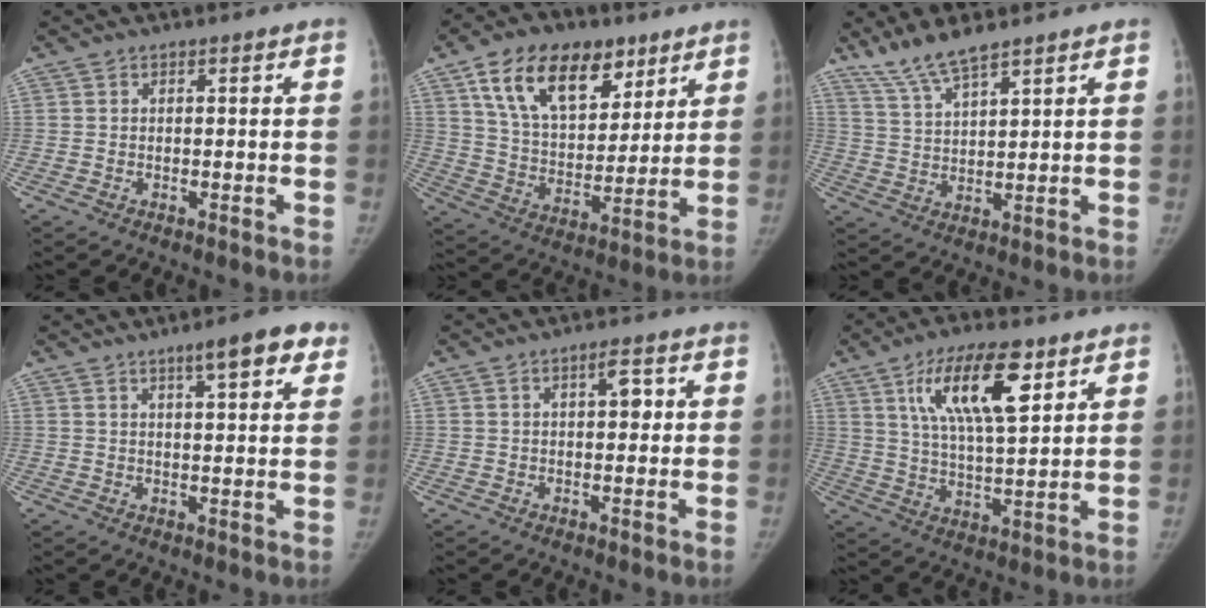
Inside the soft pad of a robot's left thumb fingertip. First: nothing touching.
{"total": 19.4, "force": [10.4, 11.4, 11.7], "torque": [-0.155, -0.033, 0.184]}
{"total": 7.4, "force": [6.0, 1.2, 4.1], "torque": [-0.084, -0.025, 0.128]}
{"total": 8.0, "force": [4.6, 1.9, 6.2], "torque": [-0.068, -0.011, 0.061]}
{"total": 3.6, "force": [0.9, 1.6, 3.1], "torque": [-0.039, 0.002, 0.010]}
{"total": 15.6, "force": [7.3, 5.5, 12.6], "torque": [-0.197, -0.025, 0.132]}